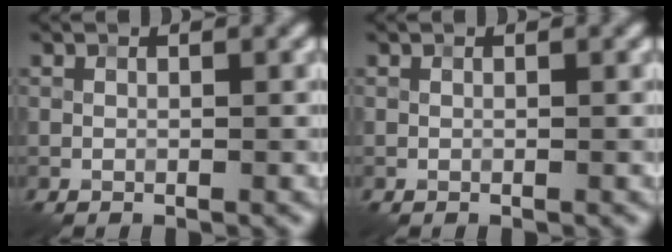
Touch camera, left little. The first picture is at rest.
{"total": 0.0}